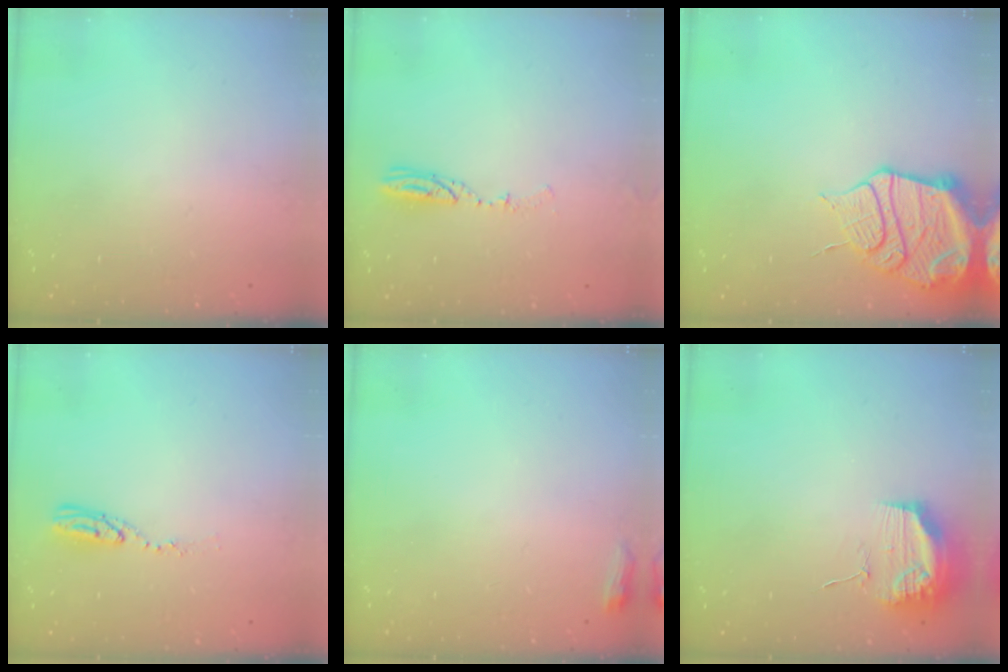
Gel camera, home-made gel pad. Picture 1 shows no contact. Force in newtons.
{"total": 4.8, "press": 4.7, "slide": 1.0}
{"total": 17.2, "press": 17.1, "slide": 1.7}
{"total": 5.1, "press": 5.1, "slide": 0.3}
{"total": 4.7, "press": 4.6, "slide": 0.8}
{"total": 12.3, "press": 12.3, "slide": 1.1}